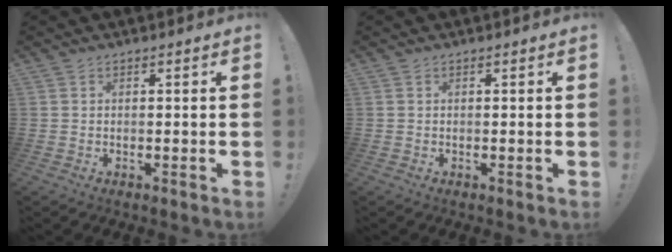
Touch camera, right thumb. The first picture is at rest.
{"total": 0.0}